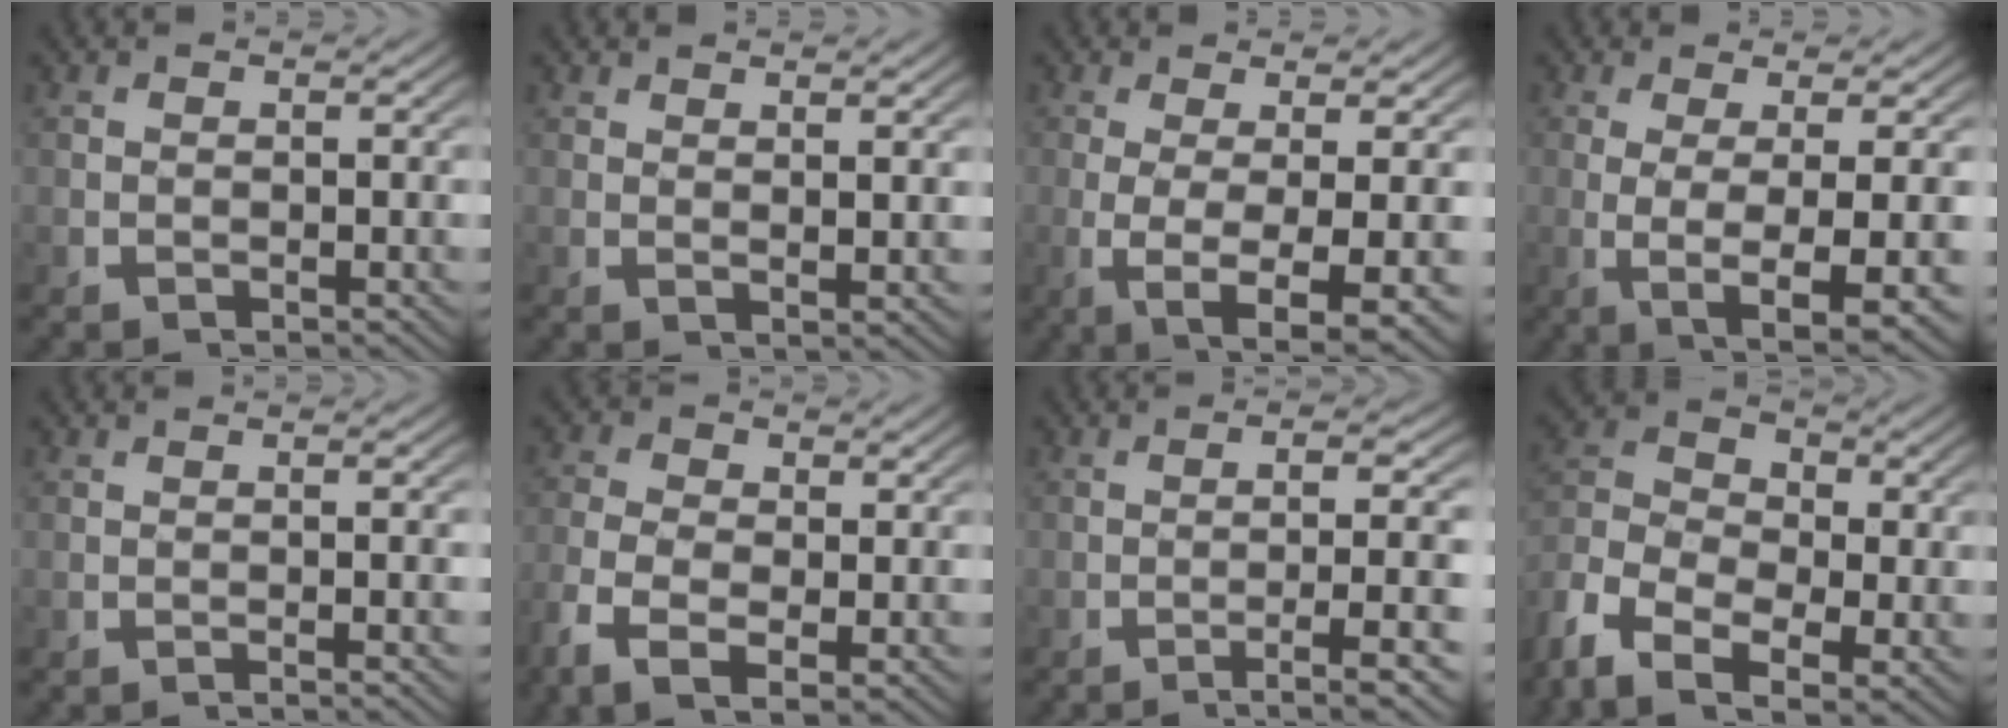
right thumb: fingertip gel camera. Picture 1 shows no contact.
{"total": 1.6, "force": [1.4, 0.0, 0.9], "torque": [-0.016, -0.006, 0.030]}
{"total": 7.7, "force": [-2.4, 2.5, 6.9], "torque": [-0.136, -0.032, -0.017]}
{"total": 7.2, "force": [-1.7, 2.1, 6.7], "torque": [-0.125, -0.026, -0.007]}
{"total": 1.3, "force": [-0.5, -0.2, 1.2], "torque": [-0.018, 0.011, -0.011]}
{"total": 4.5, "force": [-1.1, 2.6, 3.5], "torque": [-0.088, -0.023, -0.008]}
{"total": 6.5, "force": [-2.5, 1.7, 5.7], "torque": [-0.099, -0.009, -0.033]}
{"total": 9.5, "force": [-1.6, 6.7, 6.5], "torque": [-0.150, -0.032, -0.023]}